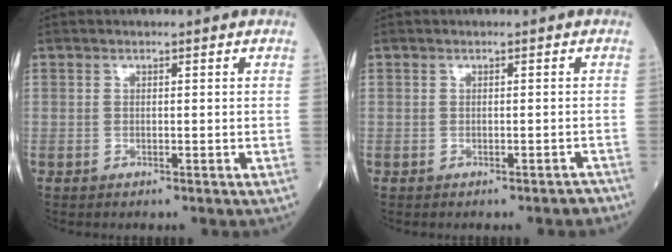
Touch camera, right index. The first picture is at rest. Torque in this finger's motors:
{"motor_torque": [0.00, 0.00, 0.00, 0.00]}